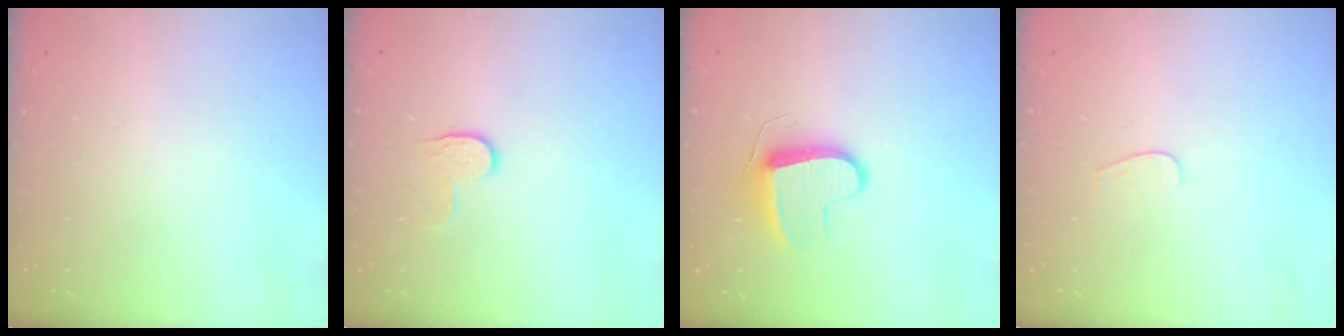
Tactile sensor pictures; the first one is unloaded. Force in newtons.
{"total": 4.0, "press": 4.0, "slide": 0.5}
{"total": 9.6, "press": 9.6, "slide": 0.2}
{"total": 4.0, "press": 4.0, "slide": 0.4}